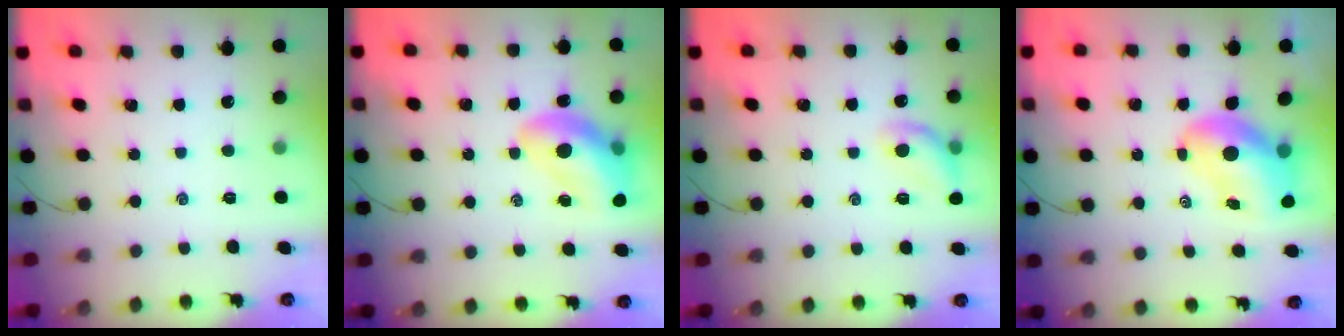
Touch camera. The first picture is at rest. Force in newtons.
{"total": 15.7, "press": 15.2, "slide": 3.9}
{"total": 10.1, "press": 9.9, "slide": 2.0}
{"total": 10.2, "press": 9.8, "slide": 2.9}